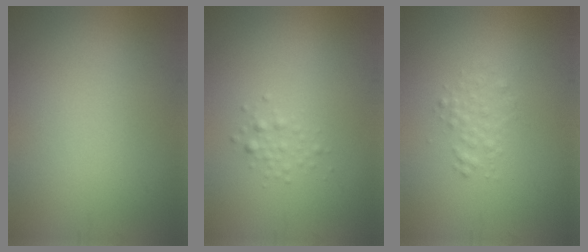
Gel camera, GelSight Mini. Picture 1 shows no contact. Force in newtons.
{"total": 1.1, "press": 1.1, "slide": 0.0}
{"total": 1.5, "press": 1.5, "slide": 0.0}